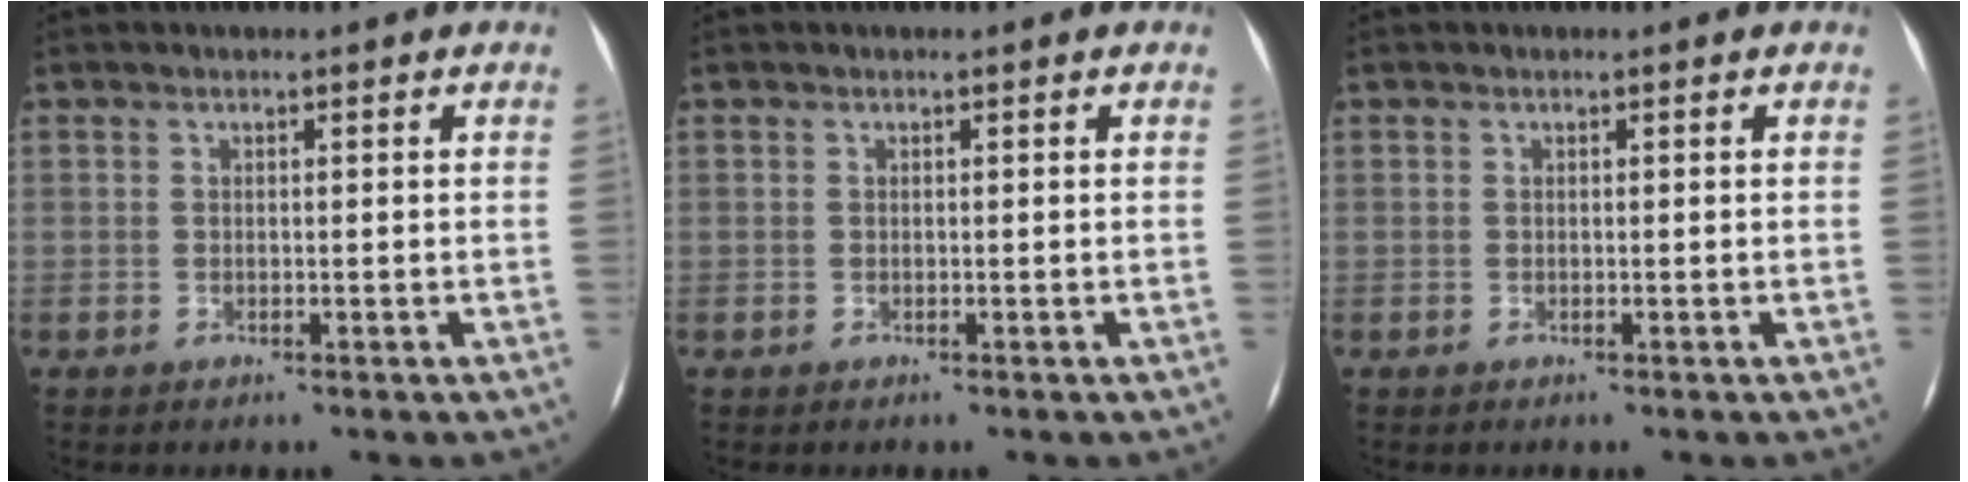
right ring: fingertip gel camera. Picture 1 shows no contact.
{"total": 0.0}
{"total": 0.0}